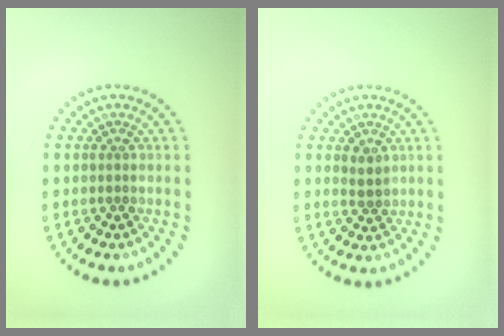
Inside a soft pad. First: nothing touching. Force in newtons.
{"total": 1.1, "press": 0.9, "slide": 0.6}